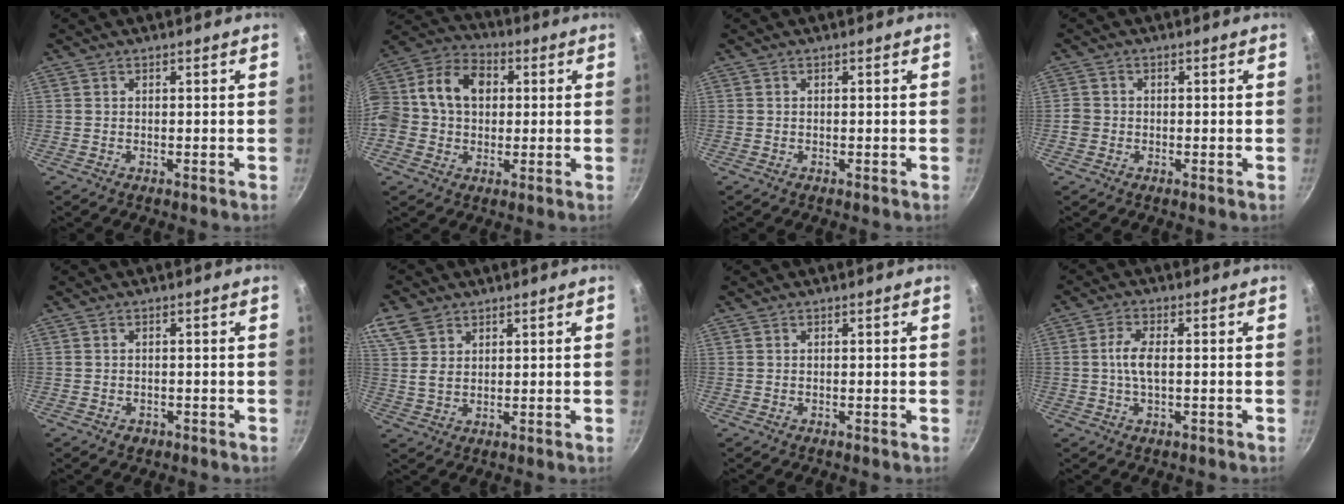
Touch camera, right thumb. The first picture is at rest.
{"total": 16.7, "force": [1.8, 13.1, 10.1], "torque": [-0.175, 0.041, 0.009]}
{"total": 0.0}
{"total": 2.1, "force": [-0.6, 1.9, 0.7], "torque": [-0.006, 0.009, -0.013]}
{"total": 1.5, "force": [-0.6, 1.3, 0.6], "torque": [-0.008, 0.001, -0.003]}
{"total": 7.8, "force": [4.7, 5.1, 3.6], "torque": [-0.056, -0.009, 0.092]}
{"total": 0.0}
{"total": 4.9, "force": [0.0, 2.1, 4.4], "torque": [-0.091, 0.006, -0.006]}